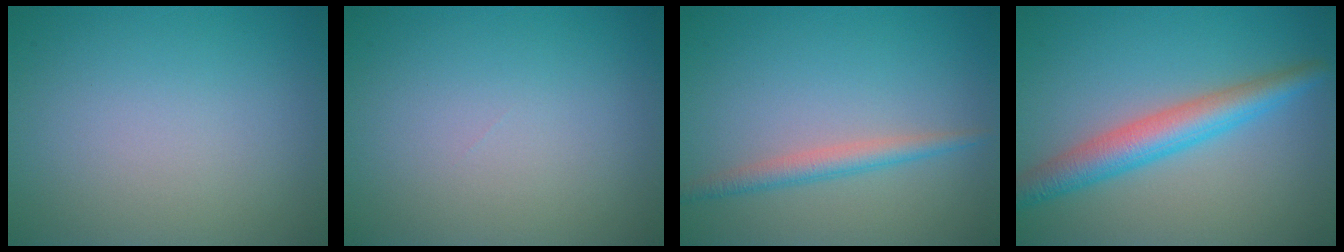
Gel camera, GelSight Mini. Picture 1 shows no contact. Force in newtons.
{"total": 0.0}
{"total": 2.1, "press": 2.1, "slide": 0.0}
{"total": 4.7, "press": 4.7, "slide": 0.1}